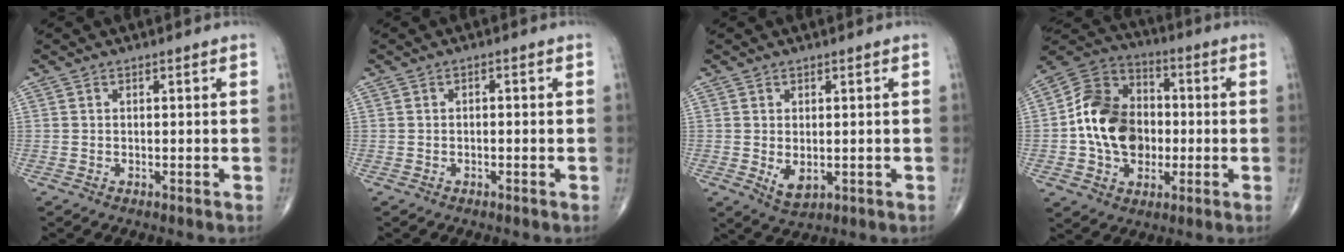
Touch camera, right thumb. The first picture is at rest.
{"total": 0.6, "force": [-0.1, 0.4, 0.5], "torque": [-0.007, 0.002, -0.004]}
{"total": 3.7, "force": [-0.4, 2.2, 2.9], "torque": [-0.040, -0.009, 0.005]}
{"total": 16.4, "force": [-1.1, 12.5, 10.6], "torque": [-0.156, 0.030, -0.023]}